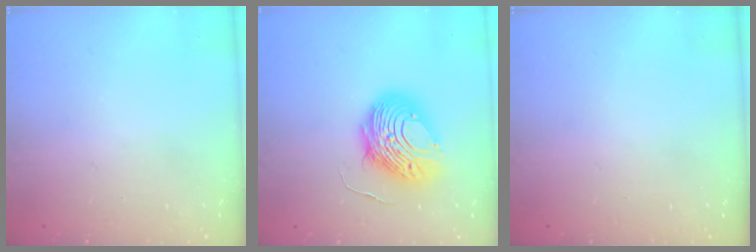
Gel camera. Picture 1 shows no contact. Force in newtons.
{"total": 11.1, "press": 11.1, "slide": 0.7}
{"total": 0.0}